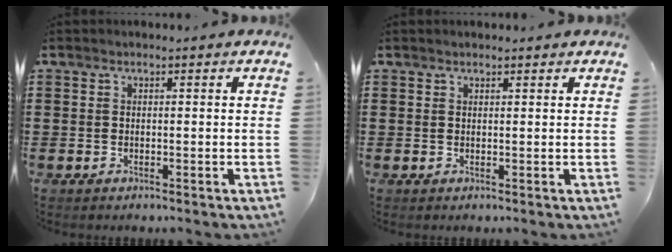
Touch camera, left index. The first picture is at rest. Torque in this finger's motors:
{"motor_torque": [2.14, 0.00, 0.00, -0.02]}